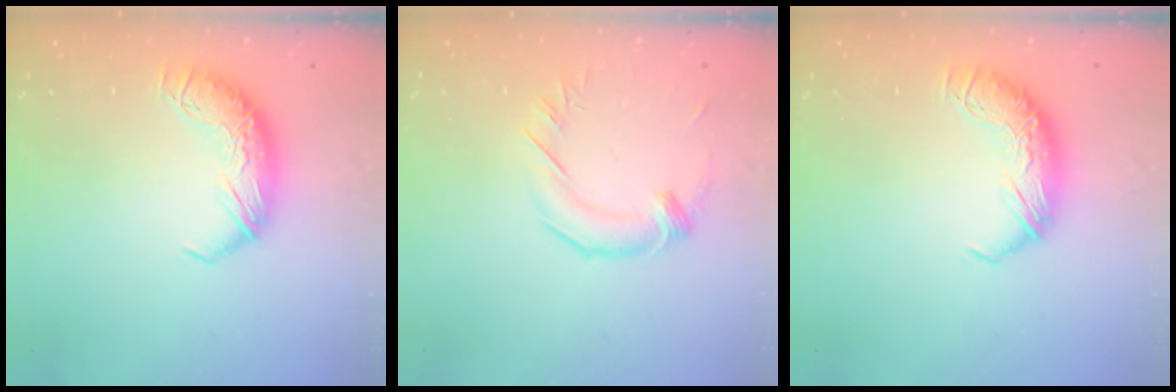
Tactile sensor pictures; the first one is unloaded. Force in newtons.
{"total": 1.6, "press": 1.6, "slide": 0.3}
{"total": 0.0}